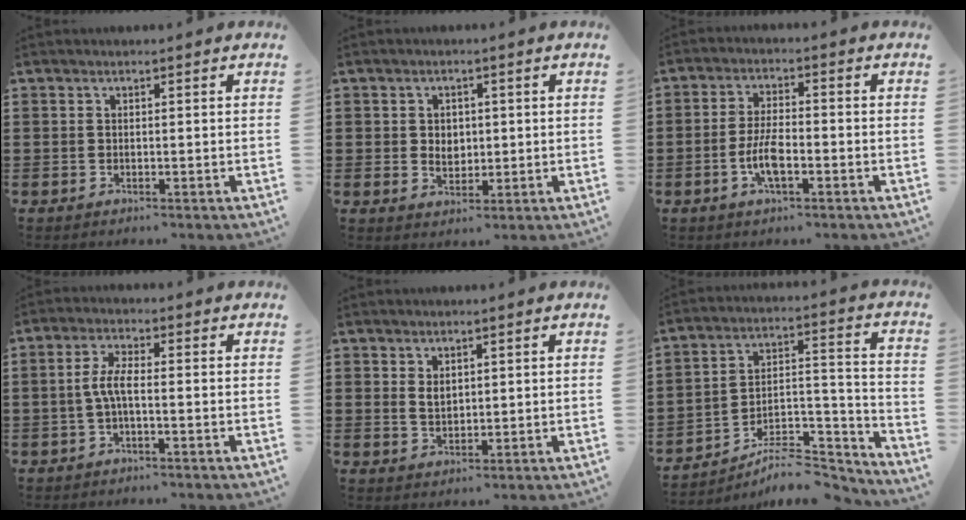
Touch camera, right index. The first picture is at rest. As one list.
[{"total": 2.6, "force": [0.3, 2.3, 1.2], "torque": [-0.022, 0.008, 0.000]}, {"total": 5.6, "force": [-1.9, 1.9, 5.0], "torque": [-0.112, -0.001, -0.042]}, {"total": 4.0, "force": [-0.8, 1.0, 3.8], "torque": [-0.091, -0.004, -0.024]}, {"total": 2.0, "force": [1.1, 1.2, 1.2], "torque": [-0.018, 0.001, 0.018]}, {"total": 7.2, "force": [-6.0, 2.4, 3.3], "torque": [-0.042, 0.014, -0.111]}]